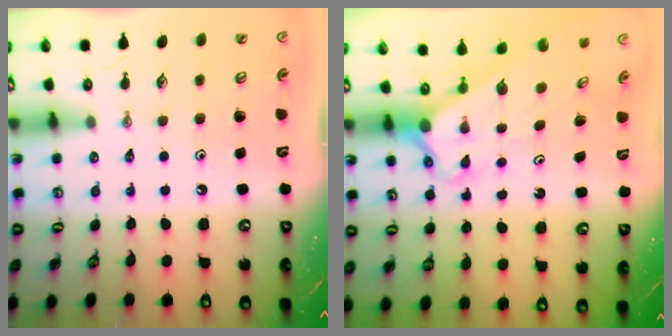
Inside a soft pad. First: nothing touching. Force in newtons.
{"total": 2.7, "press": 2.7, "slide": 0.1}